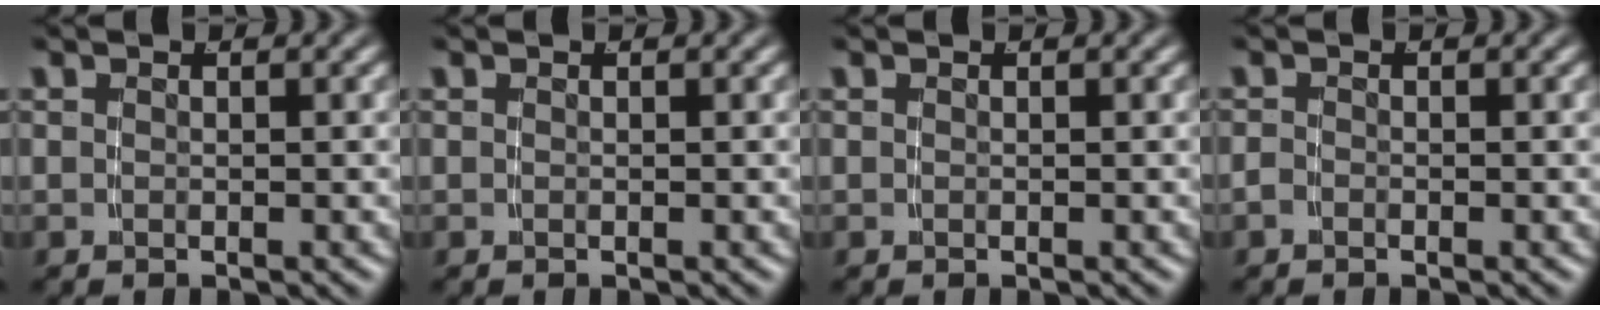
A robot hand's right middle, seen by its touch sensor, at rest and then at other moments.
{"total": 0.0}
{"total": 0.0}
{"total": 0.8, "force": [-0.7, 0.1, 0.2], "torque": [-0.005, -0.006, -0.012]}